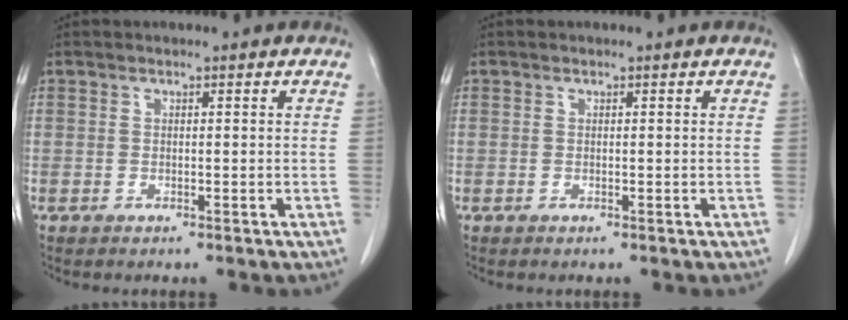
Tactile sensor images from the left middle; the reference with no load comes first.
{"total": 0.0}